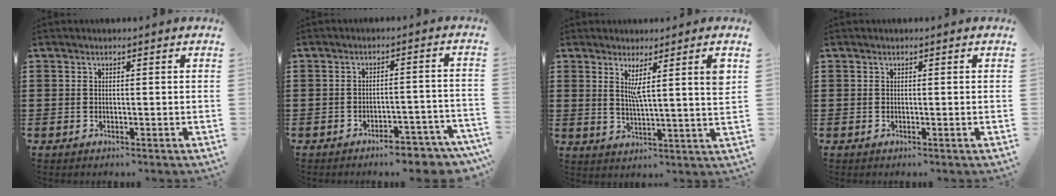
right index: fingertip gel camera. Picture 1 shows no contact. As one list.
[{"total": 4.9, "force": [-4.6, 0.5, 1.7], "torque": [-0.028, -0.002, -0.087]}, {"total": 6.0, "force": [2.7, 0.5, 5.3], "torque": [-0.094, -0.009, 0.039]}, {"total": 0.0}]